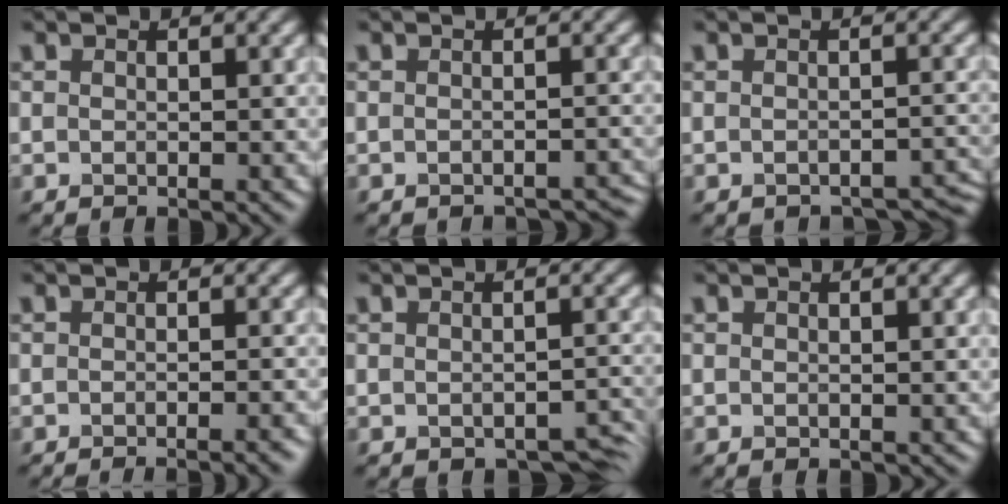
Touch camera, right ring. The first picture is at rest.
{"total": 2.3, "force": [-2.3, 0.3, 0.3], "torque": [0.003, -0.003, -0.022]}
{"total": 2.2, "force": [-2.0, 0.7, 0.7], "torque": [-0.003, -0.005, -0.018]}
{"total": 2.8, "force": [-1.9, 0.6, 1.9], "torque": [-0.012, 0.006, -0.029]}
{"total": 2.2, "force": [-1.4, 1.1, 1.2], "torque": [-0.014, -0.010, -0.014]}
{"total": 0.0}